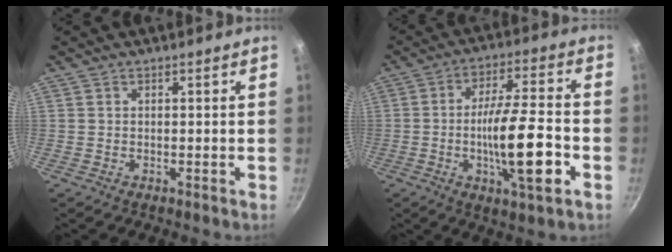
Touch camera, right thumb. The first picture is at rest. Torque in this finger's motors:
{"motor_torque": [3.22, 1.79, 2.53, -0.07, 0.06]}